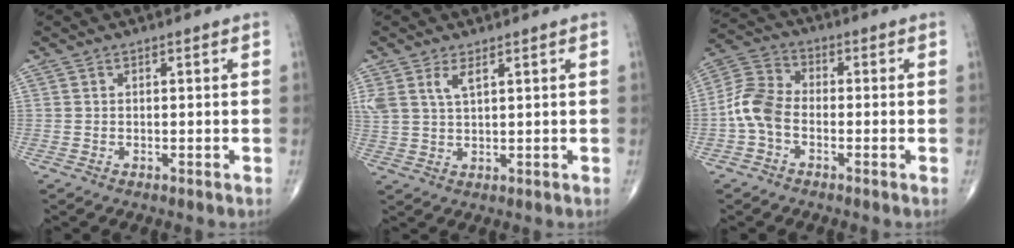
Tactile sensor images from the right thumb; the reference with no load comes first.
{"total": 4.5, "force": [2.3, 1.8, 3.5], "torque": [-0.079, -0.002, 0.054]}
{"total": 7.5, "force": [-2.0, 5.0, 5.3], "torque": [-0.104, 0.024, -0.054]}